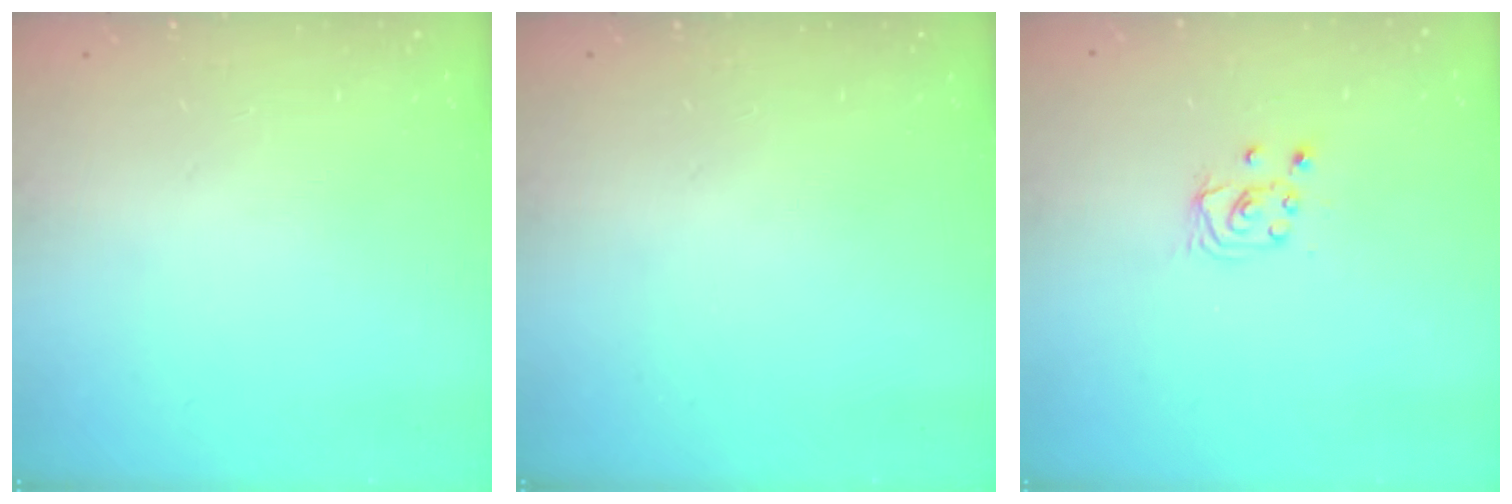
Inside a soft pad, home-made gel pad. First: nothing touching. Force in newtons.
{"total": 0.0}
{"total": 3.4, "press": 3.4, "slide": 0.3}